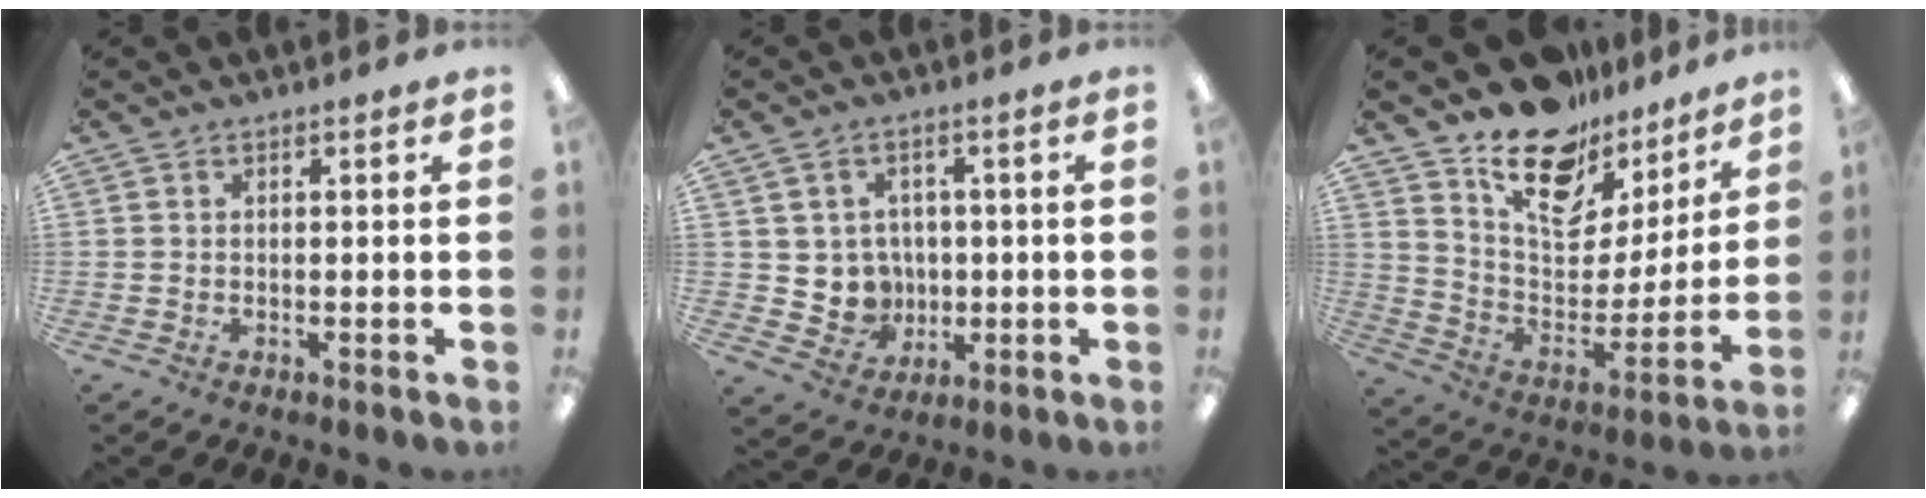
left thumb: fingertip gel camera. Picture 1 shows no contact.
{"total": 6.0, "force": [1.0, 5.8, 1.2], "torque": [-0.033, -0.006, 0.025]}
{"total": 18.6, "force": [13.2, 10.3, 8.3], "torque": [-0.135, -0.093, 0.236]}